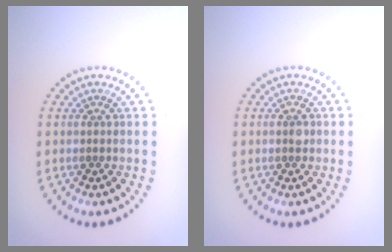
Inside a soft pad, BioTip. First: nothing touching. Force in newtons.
{"total": 1.0, "press": 1.0, "slide": 0.1}